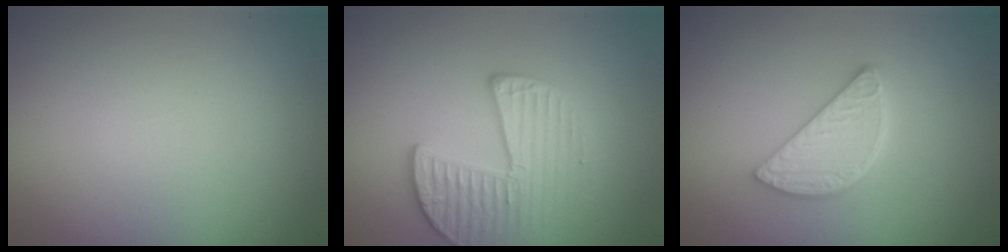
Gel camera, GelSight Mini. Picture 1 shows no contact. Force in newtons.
{"total": 3.4, "press": 3.2, "slide": 1.1}
{"total": 3.9, "press": 3.2, "slide": 2.2}